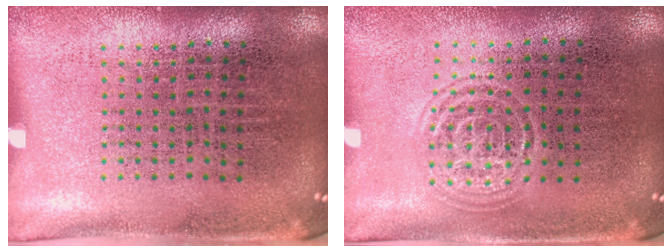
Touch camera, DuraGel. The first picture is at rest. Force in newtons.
{"total": 1.3, "press": 1.3, "slide": 0.2}